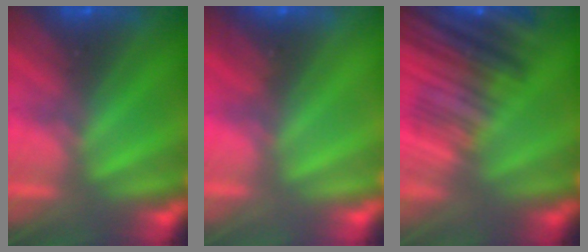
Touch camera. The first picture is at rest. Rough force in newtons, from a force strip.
{"total": 2.5}
{"total": 7.3}